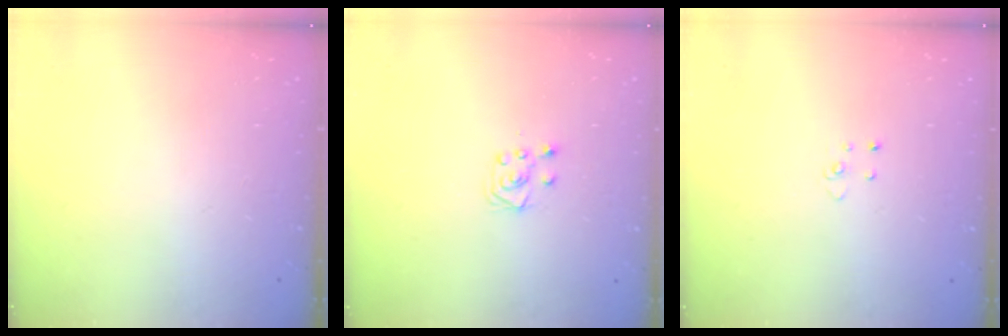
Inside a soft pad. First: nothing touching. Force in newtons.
{"total": 5.1, "press": 5.1, "slide": 0.4}
{"total": 2.9, "press": 2.9, "slide": 0.2}